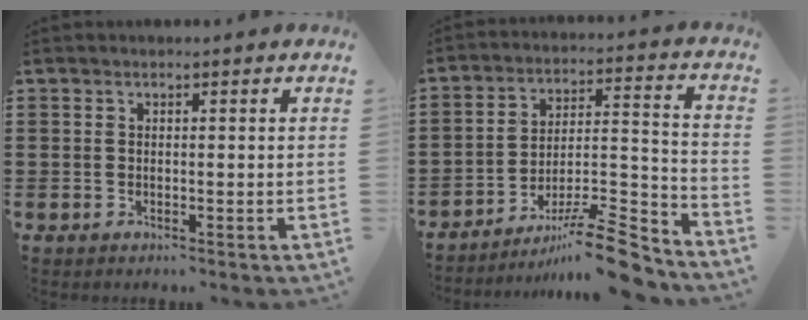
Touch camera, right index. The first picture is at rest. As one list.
[{"total": 12.0, "force": [-9.6, 1.4, 7.0], "torque": [-0.093, 0.036, -0.176]}]